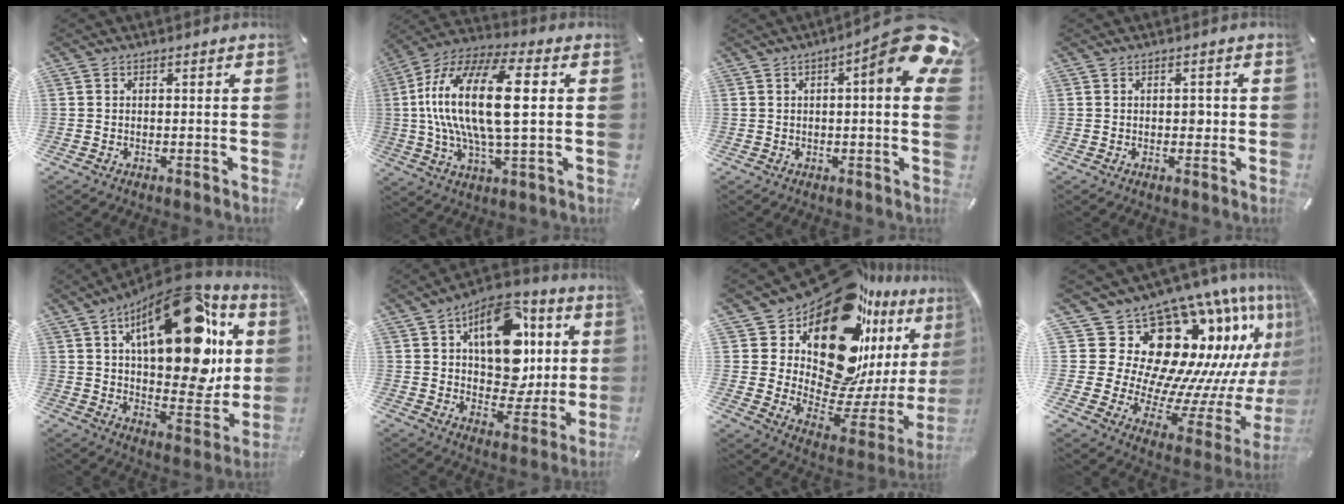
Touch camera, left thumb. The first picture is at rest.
{"total": 22.0, "force": [2.2, 8.4, 20.2], "torque": [-0.428, -0.008, 0.026]}
{"total": 13.9, "force": [5.9, 2.9, 12.2], "torque": [-0.155, -0.045, 0.090]}
{"total": 2.1, "force": [0.0, 1.5, 1.4], "torque": [-0.012, -0.003, -0.005]}
{"total": 27.7, "force": [12.4, 13.5, 20.8], "torque": [-0.281, -0.072, 0.209]}
{"total": 18.1, "force": [5.6, 12.4, 11.9], "torque": [-0.156, -0.027, 0.105]}
{"total": 23.5, "force": [13.9, 11.9, 14.6], "torque": [-0.202, -0.164, 0.248]}
{"total": 23.6, "force": [12.2, 14.0, 14.6], "torque": [-0.193, -0.195, 0.258]}